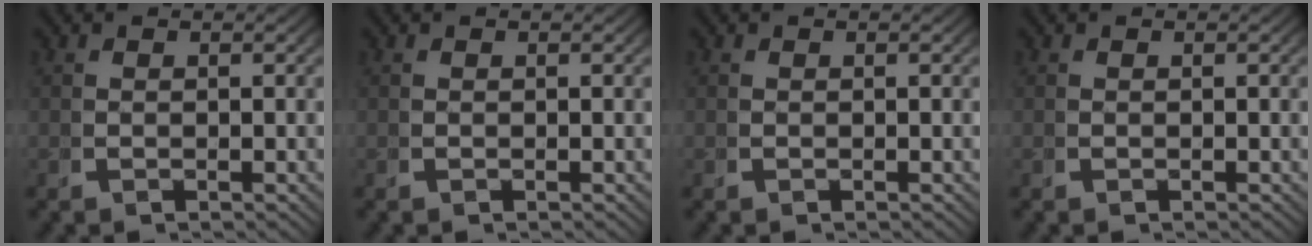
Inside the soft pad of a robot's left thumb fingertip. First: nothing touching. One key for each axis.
{"total": 0.0}
{"total": 0.0}
{"total": 0.0}